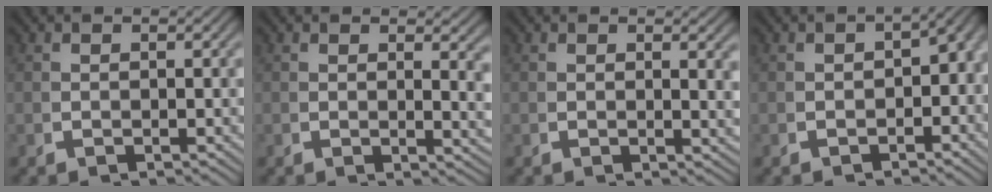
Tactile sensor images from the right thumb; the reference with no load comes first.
{"total": 2.0, "force": [0.9, 0.6, 1.7], "torque": [-0.013, -0.010, 0.013]}
{"total": 1.2, "force": [0.5, 0.1, 1.1], "torque": [-0.013, -0.007, 0.008]}
{"total": 2.8, "force": [-1.1, 1.9, 1.7], "torque": [-0.014, -0.003, -0.016]}